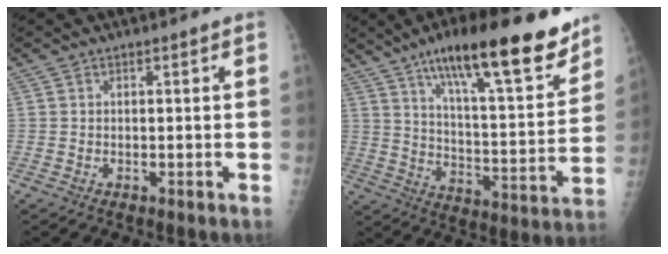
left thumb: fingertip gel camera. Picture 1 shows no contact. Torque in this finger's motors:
{"motor_torque": [0.58, 0.36, 1.47, -1.29, 0.26]}